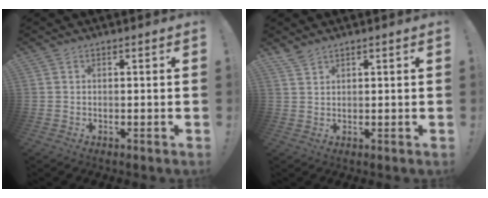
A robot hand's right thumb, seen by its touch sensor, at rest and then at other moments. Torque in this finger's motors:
{"motor_torque": [-0.09, -0.08, 0.26, 0.10, 0.01]}